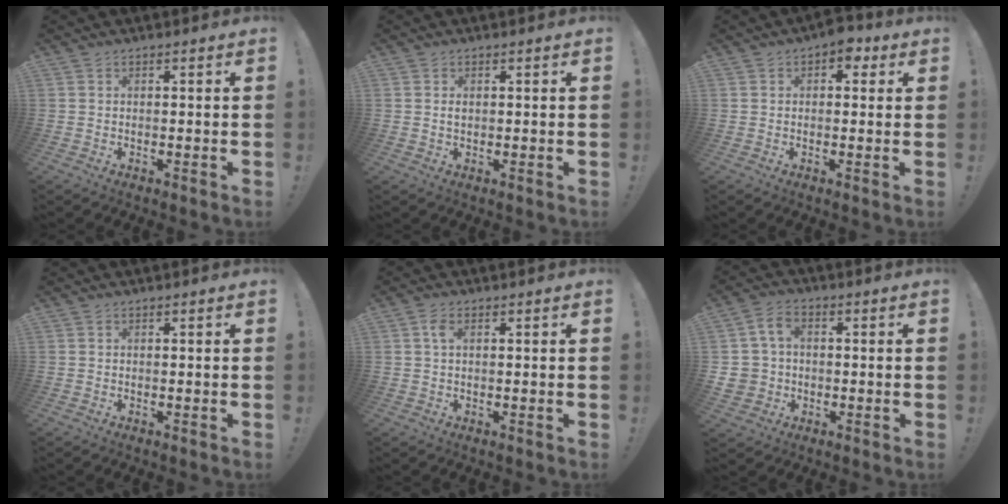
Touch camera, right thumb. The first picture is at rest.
{"total": 0.9, "force": [-0.1, 0.6, 0.7], "torque": [-0.014, 0.003, -0.002]}
{"total": 4.3, "force": [1.7, 2.9, 2.7], "torque": [-0.031, 0.000, 0.027]}
{"total": 0.0}
{"total": 2.6, "force": [0.7, 1.4, 2.1], "torque": [-0.039, 0.005, 0.010]}
{"total": 7.5, "force": [0.8, 6.4, 3.8], "torque": [-0.088, 0.008, 0.020]}